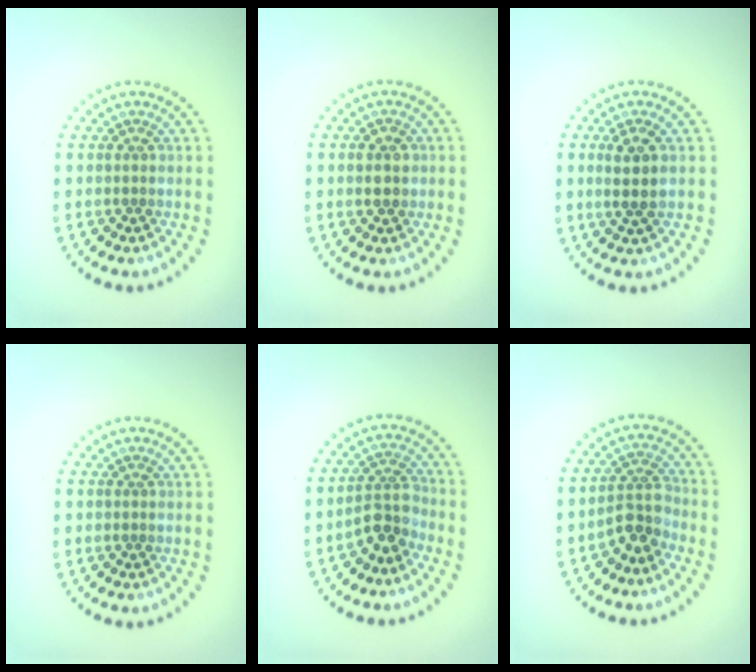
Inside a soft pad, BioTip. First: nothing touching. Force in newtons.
{"total": 2.6, "press": 2.6, "slide": 0.1}
{"total": 2.3, "press": 2.2, "slide": 0.8}
{"total": 0.0}
{"total": 2.9, "press": 2.4, "slide": 1.6}
{"total": 2.9, "press": 2.4, "slide": 1.6}